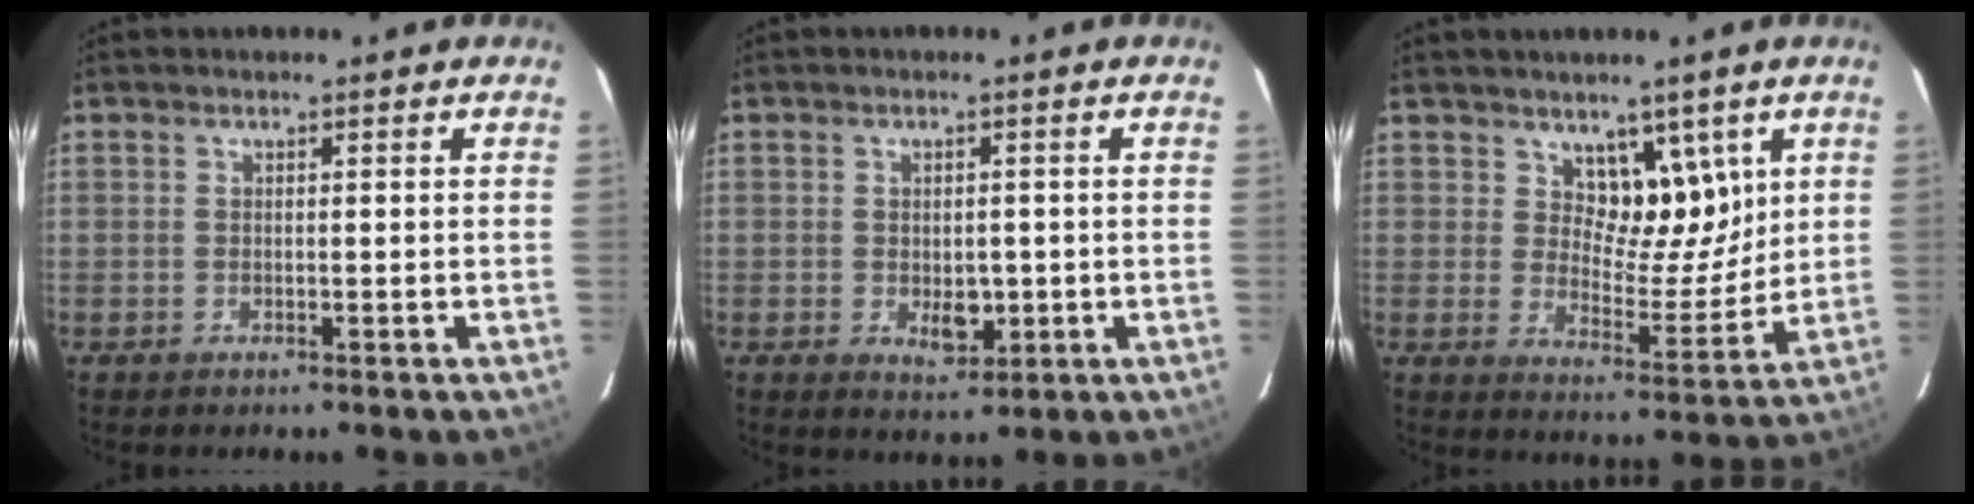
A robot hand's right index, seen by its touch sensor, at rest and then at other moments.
{"total": 3.8, "force": [-0.7, 2.2, 3.0], "torque": [-0.042, -0.004, -0.001]}
{"total": 7.5, "force": [4.1, 4.4, 4.5], "torque": [-0.054, -0.003, 0.074]}